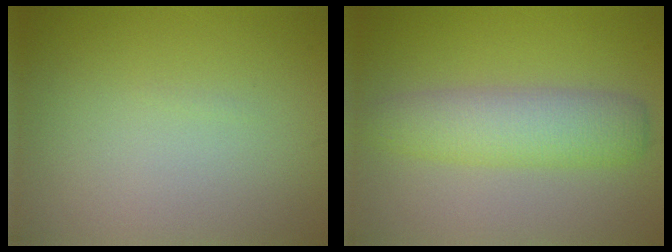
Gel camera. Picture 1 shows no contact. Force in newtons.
{"total": 4.7, "press": 4.7, "slide": 0.3}